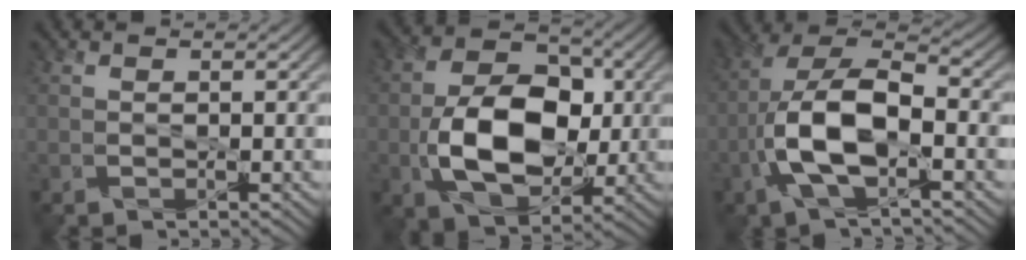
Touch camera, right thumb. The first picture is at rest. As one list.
[{"total": 11.5, "force": [-1.5, 7.2, 8.9], "torque": [-0.167, 0.002, -0.019]}, {"total": 10.2, "force": [-3.2, 4.3, 8.7], "torque": [-0.186, 0.010, -0.066]}]